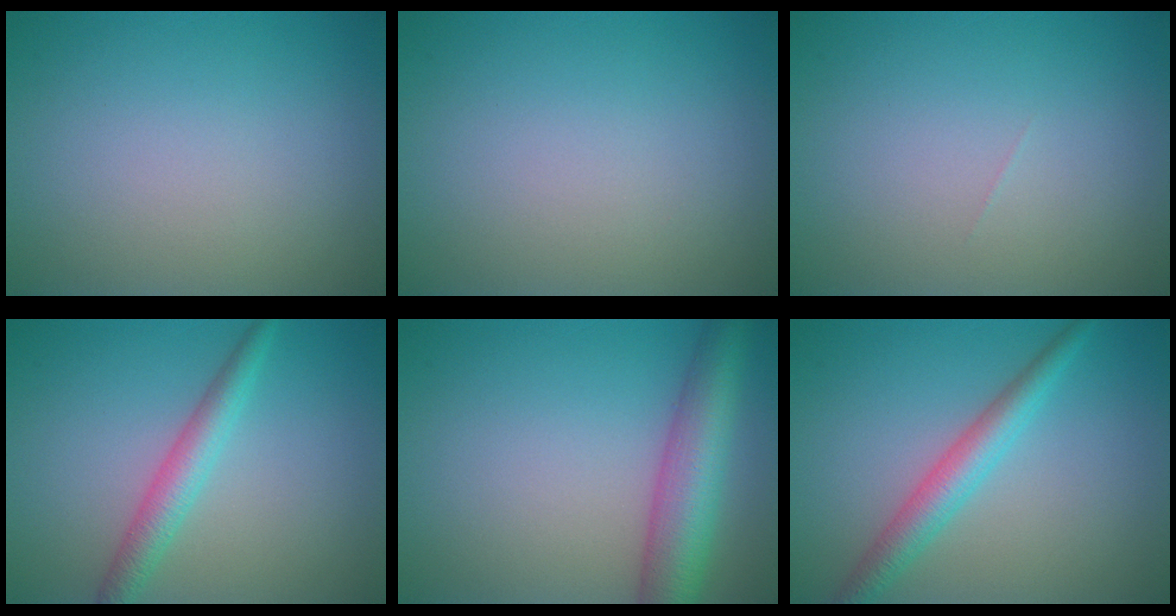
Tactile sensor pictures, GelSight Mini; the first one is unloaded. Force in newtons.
{"total": 0.0}
{"total": 0.0}
{"total": 2.9, "press": 2.9, "slide": 0.0}
{"total": 6.7, "press": 6.7, "slide": 0.3}
{"total": 3.5, "press": 3.5, "slide": 0.1}